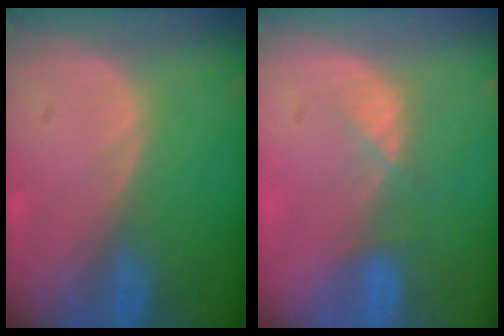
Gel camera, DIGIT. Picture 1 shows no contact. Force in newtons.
{"total": 2.6, "press": 2.5, "slide": 0.8}